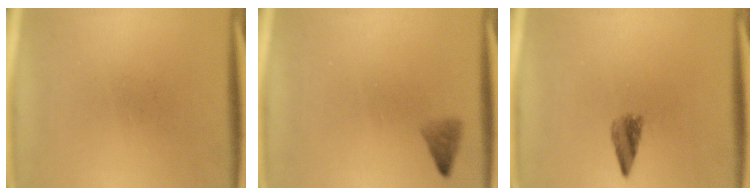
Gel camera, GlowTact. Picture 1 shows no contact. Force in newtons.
{"total": 1.6}
{"total": 2.6}